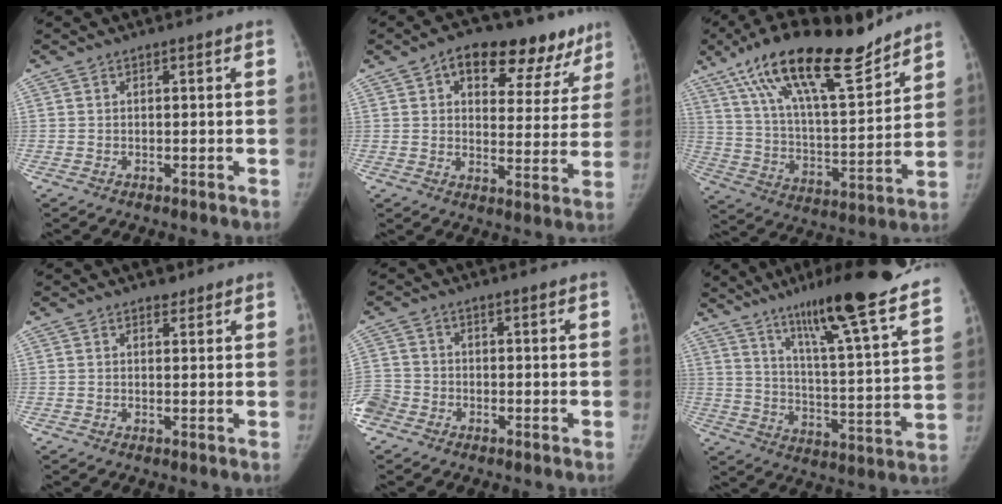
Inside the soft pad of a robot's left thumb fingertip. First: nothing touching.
{"total": 17.9, "force": [10.7, 9.2, 10.9], "torque": [-0.089, -0.018, 0.145]}
{"total": 23.3, "force": [16.7, 6.6, 14.9], "torque": [-0.229, -0.058, 0.288]}
{"total": 1.5, "force": [1.2, 0.9, 0.4], "torque": [0.002, -0.008, 0.014]}
{"total": 6.7, "force": [-3.6, 5.2, 2.2], "torque": [-0.066, 0.008, -0.074]}
{"total": 25.9, "force": [19.4, 1.8, 17.1], "torque": [-0.243, -0.087, 0.286]}